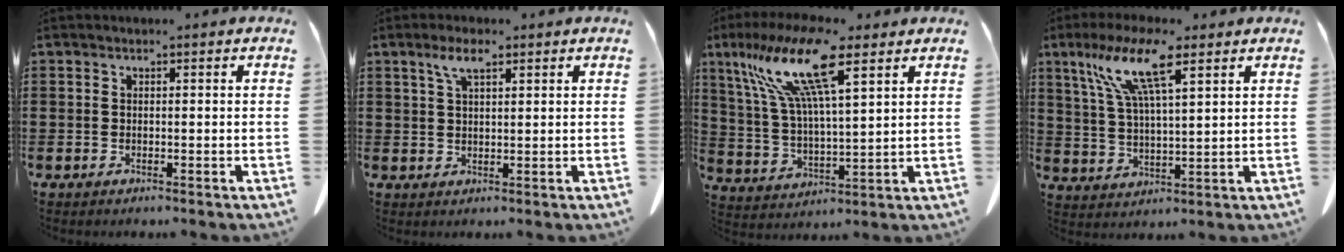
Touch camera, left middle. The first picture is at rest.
{"total": 3.9, "force": [2.2, 1.1, 3.0], "torque": [-0.065, 0.007, 0.037]}
{"total": 14.3, "force": [8.8, 3.0, 10.9], "torque": [-0.253, -0.026, 0.143]}
{"total": 10.4, "force": [6.4, 2.0, 7.9], "torque": [-0.169, -0.002, 0.113]}